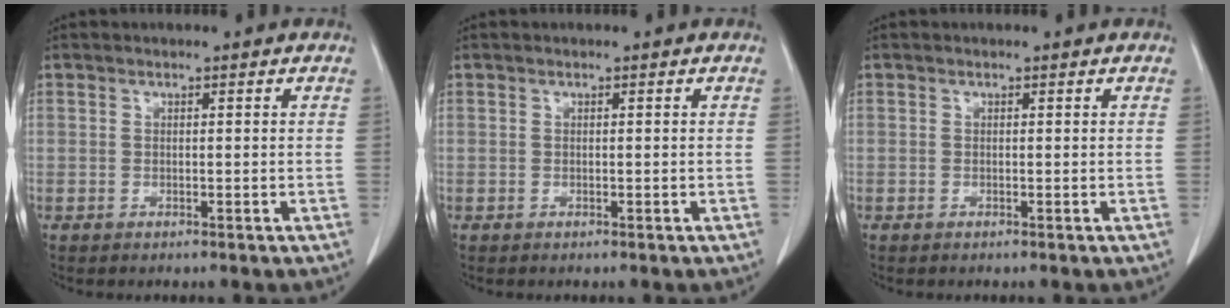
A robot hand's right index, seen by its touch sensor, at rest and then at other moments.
{"total": 0.0}
{"total": 0.0}